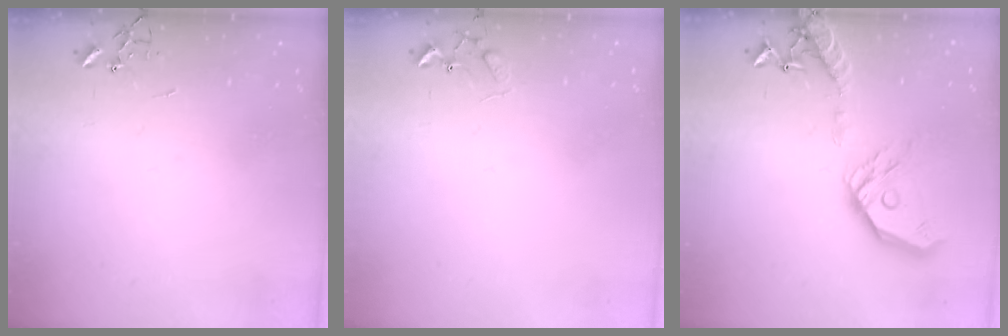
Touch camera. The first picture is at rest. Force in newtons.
{"total": 6.2, "press": 6.2, "slide": 0.4}
{"total": 17.9, "press": 17.7, "slide": 2.6}